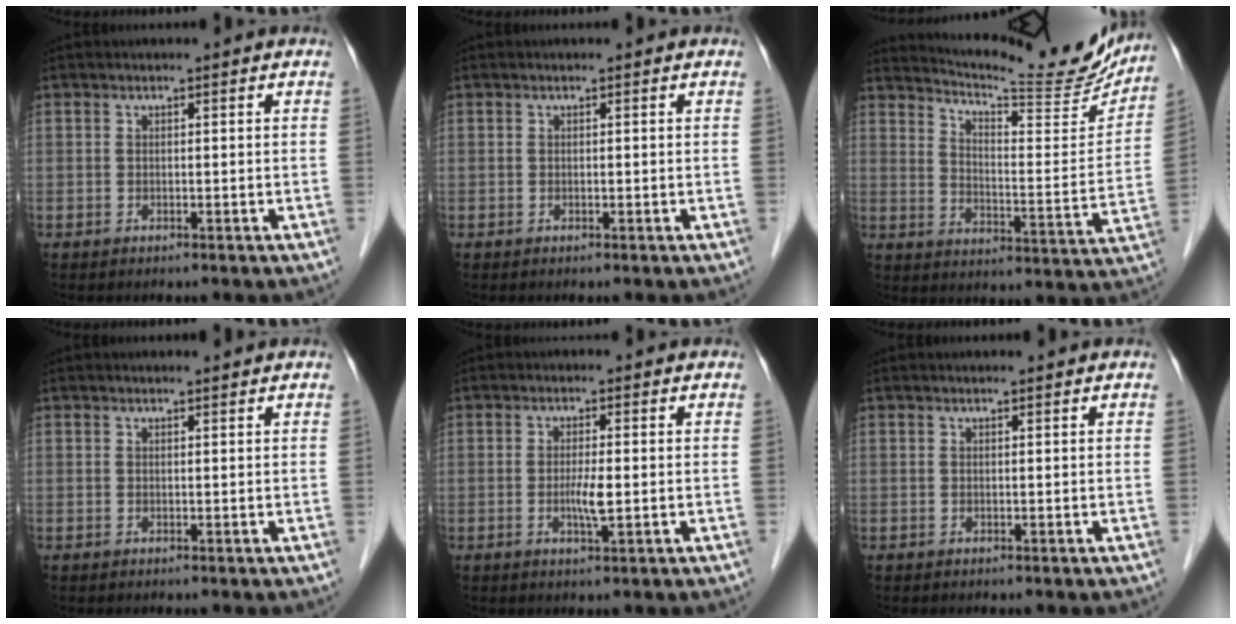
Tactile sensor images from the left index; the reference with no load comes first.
{"total": 0.0}
{"total": 19.5, "force": [18.4, 2.1, 6.1], "torque": [-0.099, -0.058, 0.239]}
{"total": 1.1, "force": [1.1, -0.1, 0.1], "torque": [-0.008, -0.001, 0.016]}
{"total": 2.9, "force": [-0.3, 0.2, 2.8], "torque": [-0.056, -0.005, -0.005]}
{"total": 0.9, "force": [0.9, -0.1, 0.1], "torque": [-0.008, 0.001, 0.012]}